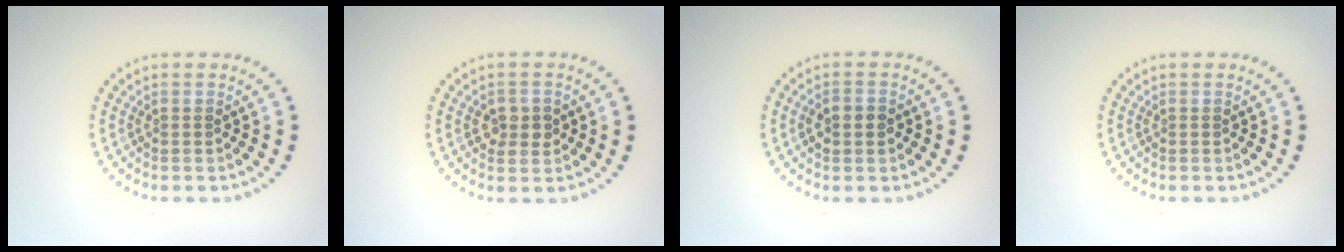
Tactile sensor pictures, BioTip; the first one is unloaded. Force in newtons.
{"total": 2.2, "press": 2.2, "slide": 0.4}
{"total": 2.4, "press": 2.4, "slide": 0.1}
{"total": 0.0}